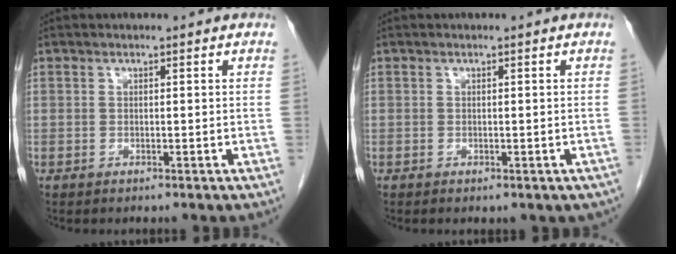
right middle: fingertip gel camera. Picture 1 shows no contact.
{"total": 1.6, "force": [-1.0, 1.0, 0.8], "torque": [-0.005, -0.002, -0.006]}